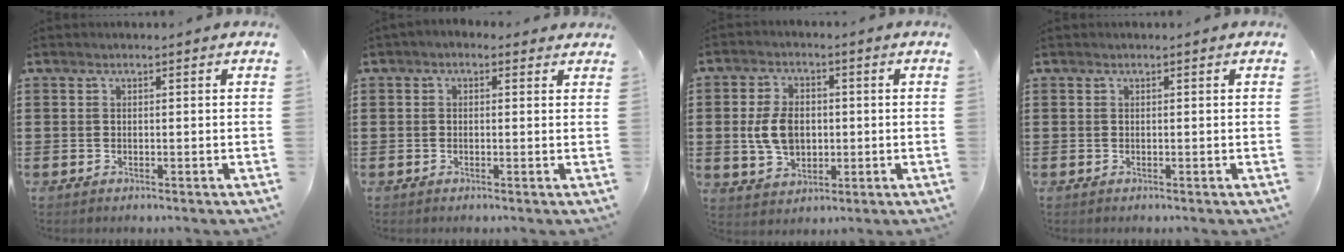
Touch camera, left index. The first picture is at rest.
{"total": 1.0, "force": [0.0, 0.8, 0.6], "torque": [-0.015, 0.006, -0.002]}
{"total": 7.0, "force": [0.0, 4.7, 5.1], "torque": [-0.116, 0.005, -0.008]}
{"total": 0.0}